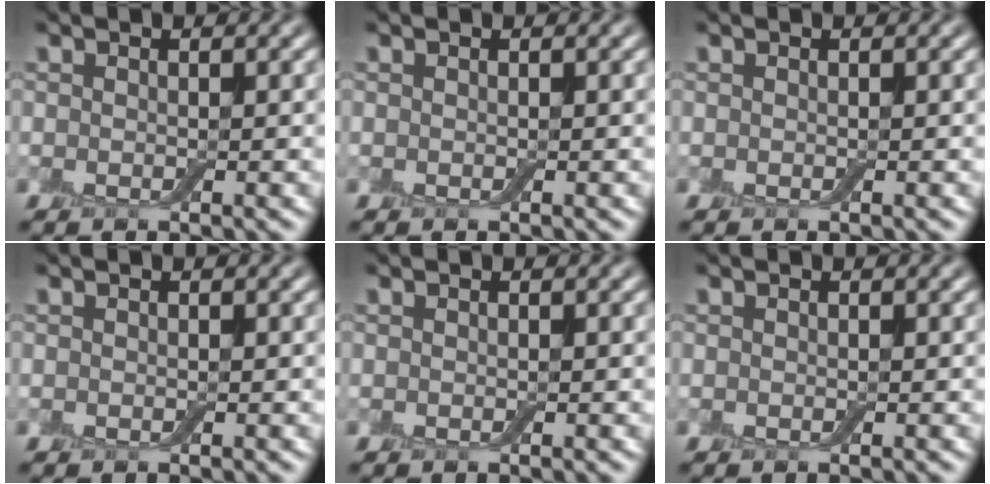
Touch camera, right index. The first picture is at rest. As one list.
[{"total": 0.0}, {"total": 0.0}, {"total": 0.0}, {"total": 0.0}, {"total": 0.0}]